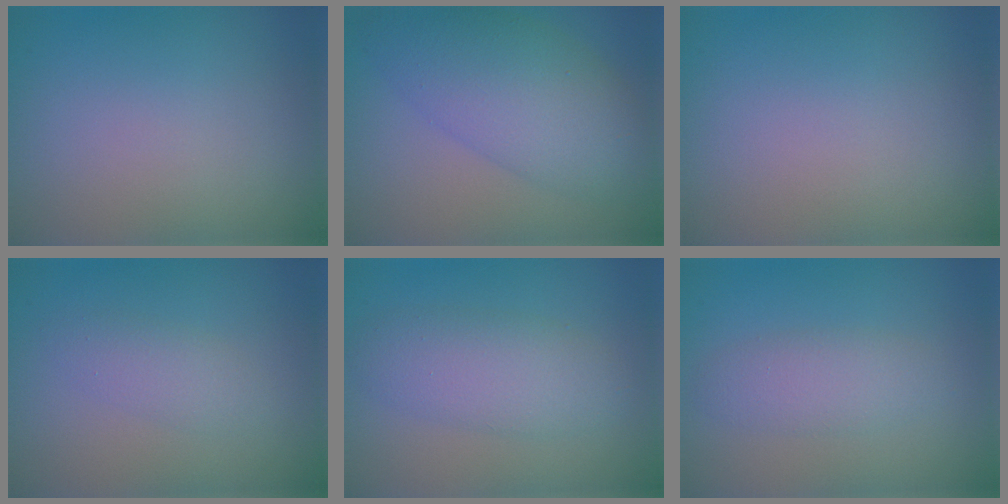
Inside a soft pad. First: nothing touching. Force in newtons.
{"total": 7.3, "press": 7.3, "slide": 0.2}
{"total": 0.0}
{"total": 2.0, "press": 2.0, "slide": 0.2}
{"total": 4.3, "press": 4.3, "slide": 0.0}
{"total": 2.7, "press": 2.7, "slide": 0.1}